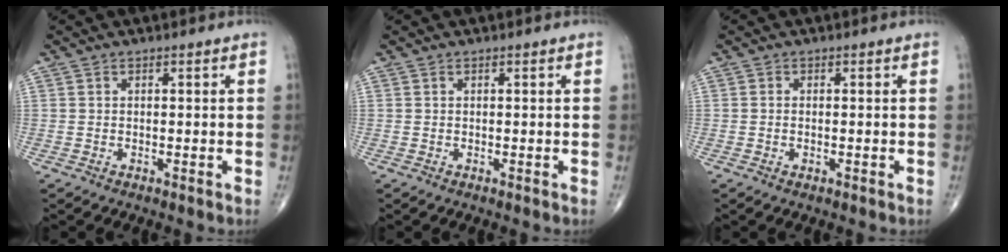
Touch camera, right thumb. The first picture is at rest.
{"total": 0.0}
{"total": 0.6, "force": [-0.1, 0.3, 0.4], "torque": [-0.010, -0.001, -0.001]}